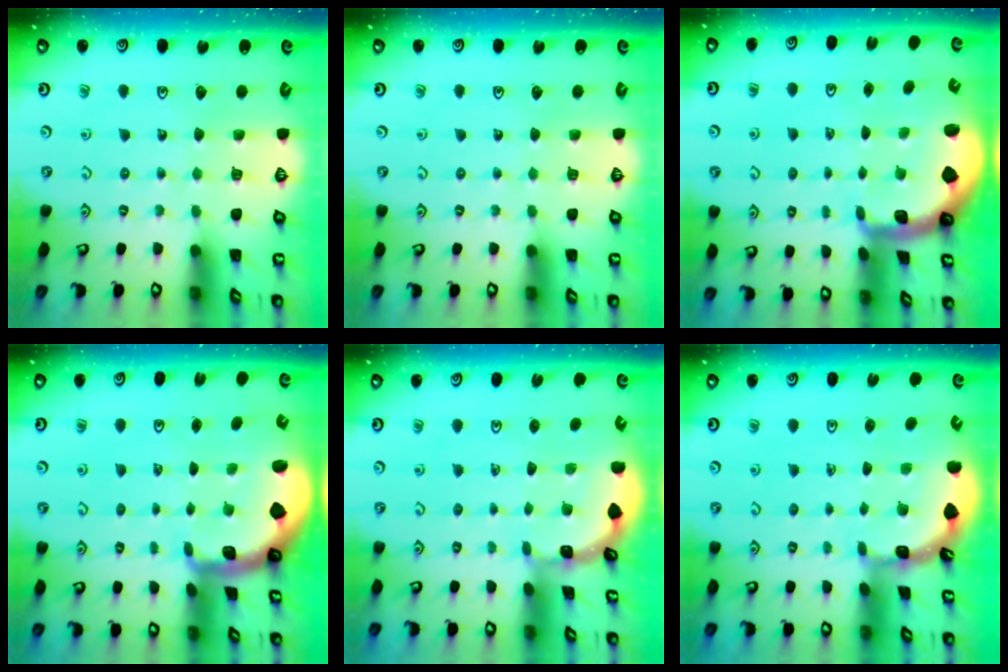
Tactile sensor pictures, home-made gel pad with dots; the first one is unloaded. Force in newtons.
{"total": 0.0}
{"total": 1.9, "press": 1.9, "slide": 0.6}
{"total": 1.9, "press": 1.9, "slide": 0.6}
{"total": 1.3, "press": 1.3, "slide": 0.1}
{"total": 1.8, "press": 1.8, "slide": 0.1}